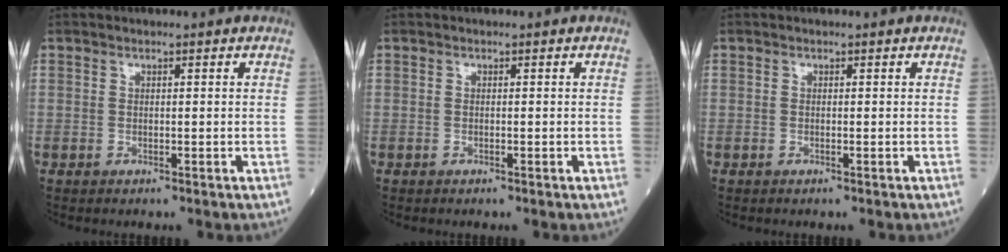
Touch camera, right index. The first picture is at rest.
{"total": 0.0}
{"total": 0.0}